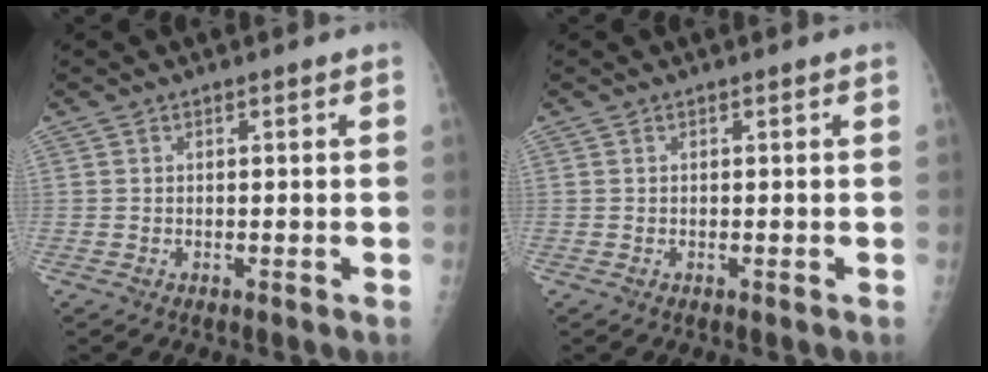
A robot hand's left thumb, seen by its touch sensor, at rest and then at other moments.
{"total": 0.0}